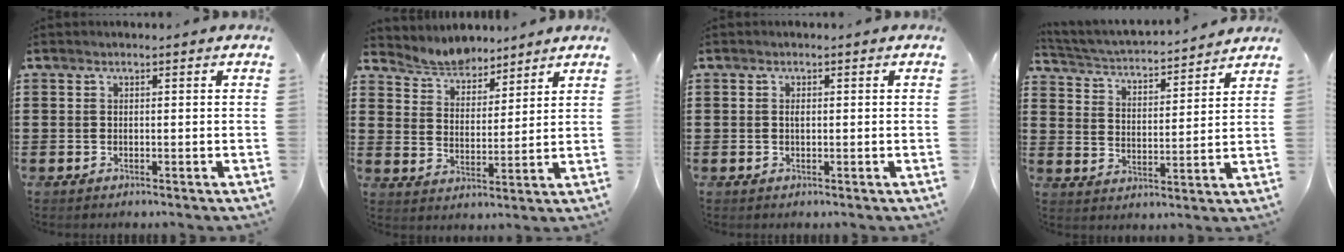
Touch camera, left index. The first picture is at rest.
{"total": 4.9, "force": [4.8, 0.7, -0.3], "torque": [-0.018, -0.022, 0.087]}
{"total": 0.6, "force": [0.1, 0.3, 0.6], "torque": [-0.014, -0.001, 0.002]}
{"total": 3.3, "force": [3.2, 0.0, 0.5], "torque": [-0.030, -0.029, 0.047]}